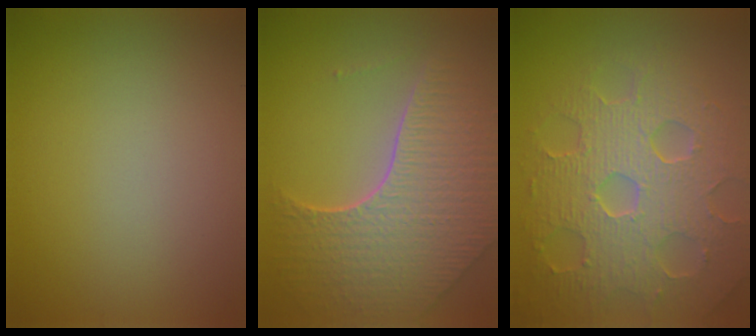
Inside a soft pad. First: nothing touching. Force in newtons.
{"total": 7.8, "press": 5.6, "slide": 5.4}
{"total": 8.8, "press": 6.3, "slide": 6.1}